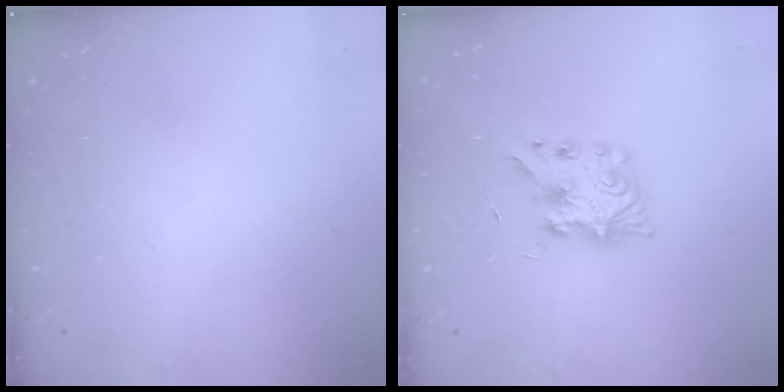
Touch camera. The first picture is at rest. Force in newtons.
{"total": 8.2, "press": 8.1, "slide": 0.3}